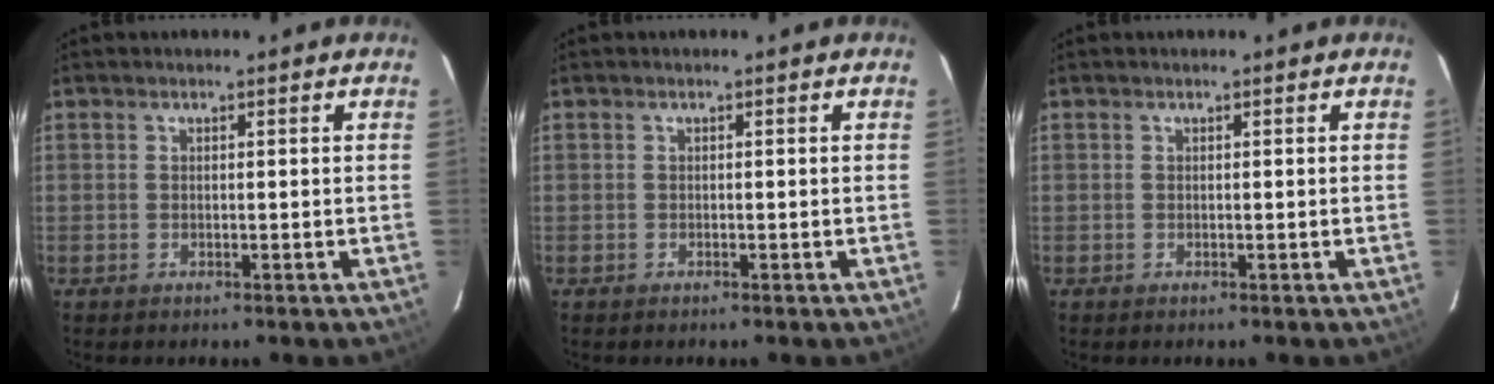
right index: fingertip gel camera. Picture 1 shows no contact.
{"total": 0.0}
{"total": 0.0}